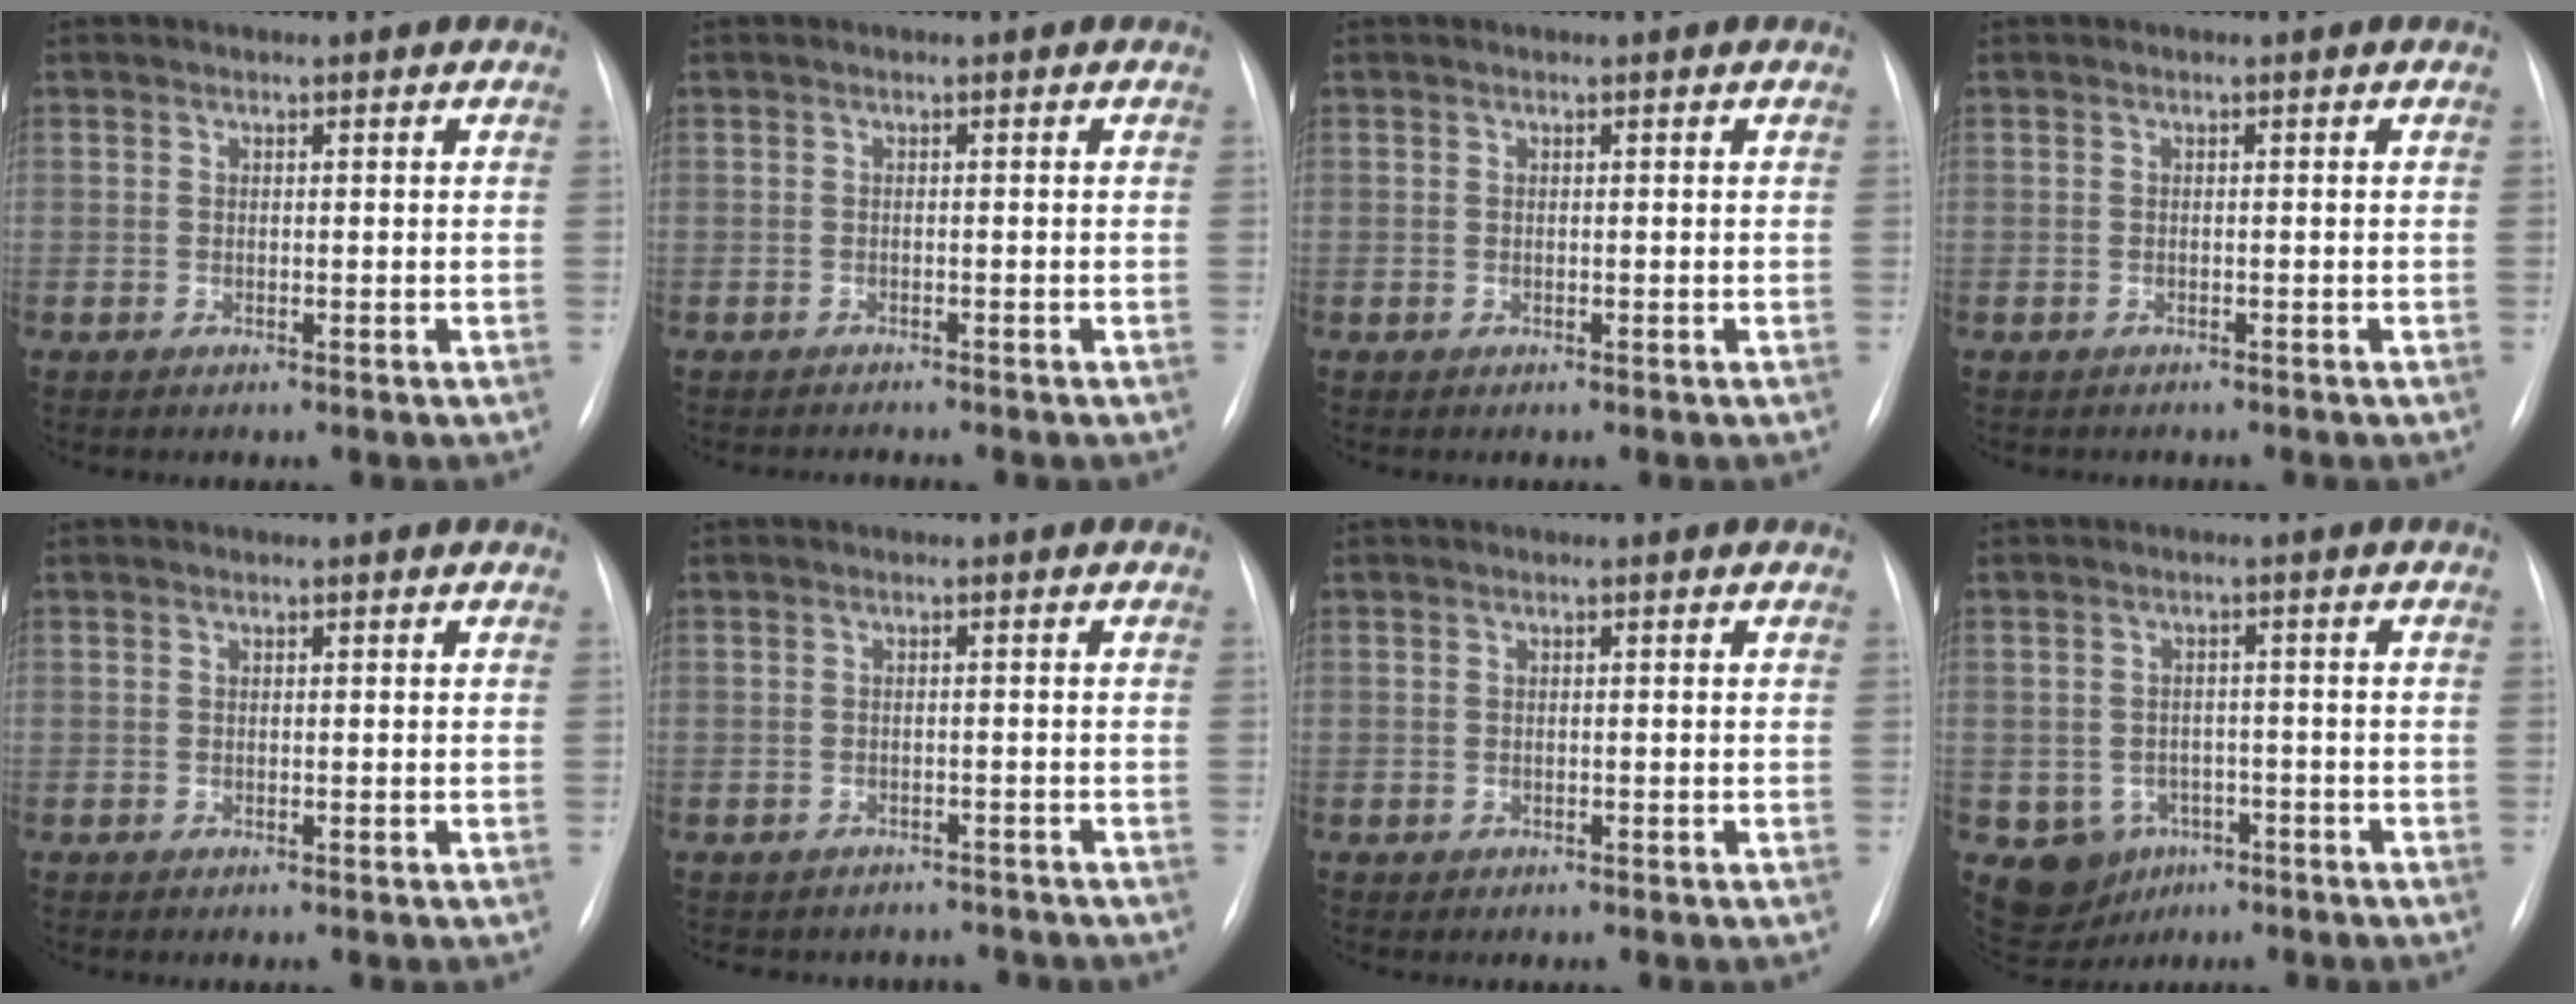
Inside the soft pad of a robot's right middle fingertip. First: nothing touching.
{"total": 1.3, "force": [-1.3, -0.2, -0.1], "torque": [0.002, -0.006, -0.019]}
{"total": 0.0}
{"total": 1.4, "force": [-1.2, 0.5, 0.3], "torque": [-0.010, -0.002, -0.014]}
{"total": 0.0}
{"total": 5.9, "force": [-5.3, 2.5, 0.2], "torque": [-0.002, 0.011, -0.057]}
{"total": 0.0}
{"total": 7.5, "force": [-3.5, 6.4, 1.7], "torque": [-0.035, 0.011, -0.039]}